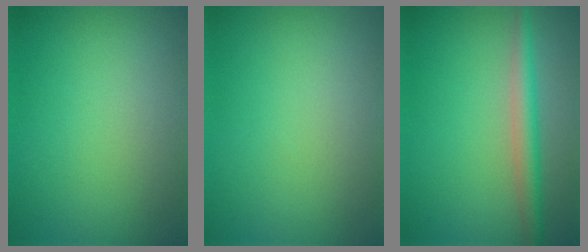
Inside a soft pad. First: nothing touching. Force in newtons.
{"total": 0.0}
{"total": 2.7, "press": 2.7, "slide": 0.1}